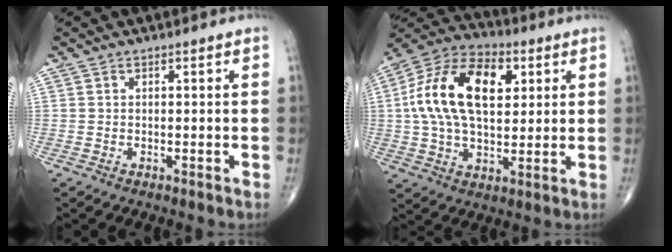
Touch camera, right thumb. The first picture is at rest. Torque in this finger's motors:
{"motor_torque": [1.34, 1.69, 0.62, -0.23, 0.43]}